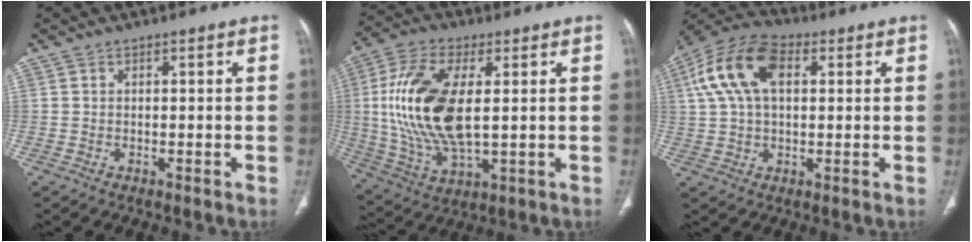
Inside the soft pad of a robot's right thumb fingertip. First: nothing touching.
{"total": 18.6, "force": [2.0, 8.7, 16.3], "torque": [-0.339, -0.007, 0.043]}
{"total": 14.2, "force": [3.9, 8.3, 10.8], "torque": [-0.214, 0.026, 0.068]}